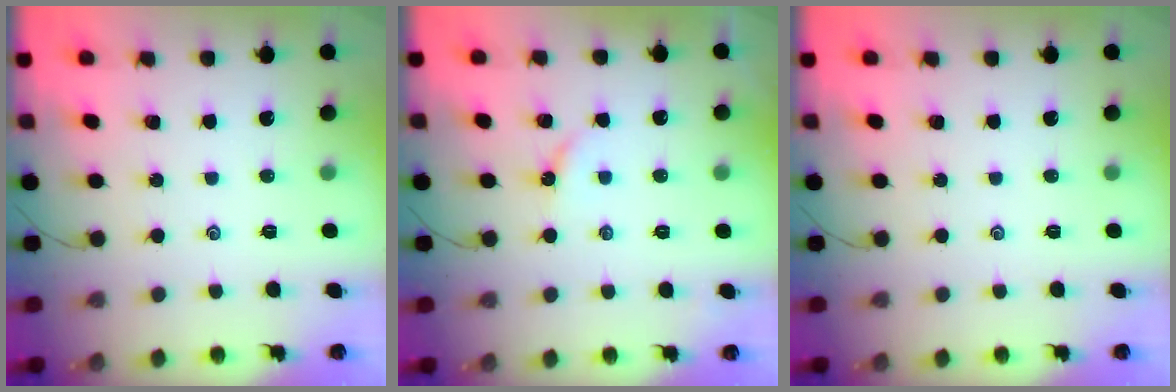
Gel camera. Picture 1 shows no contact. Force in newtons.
{"total": 2.7, "press": 2.7, "slide": 0.3}
{"total": 0.0}